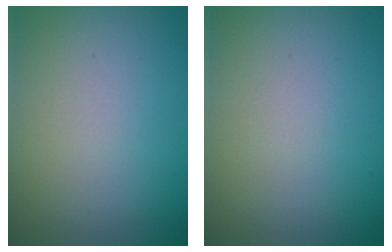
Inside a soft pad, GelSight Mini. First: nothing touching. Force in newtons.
{"total": 0.0}